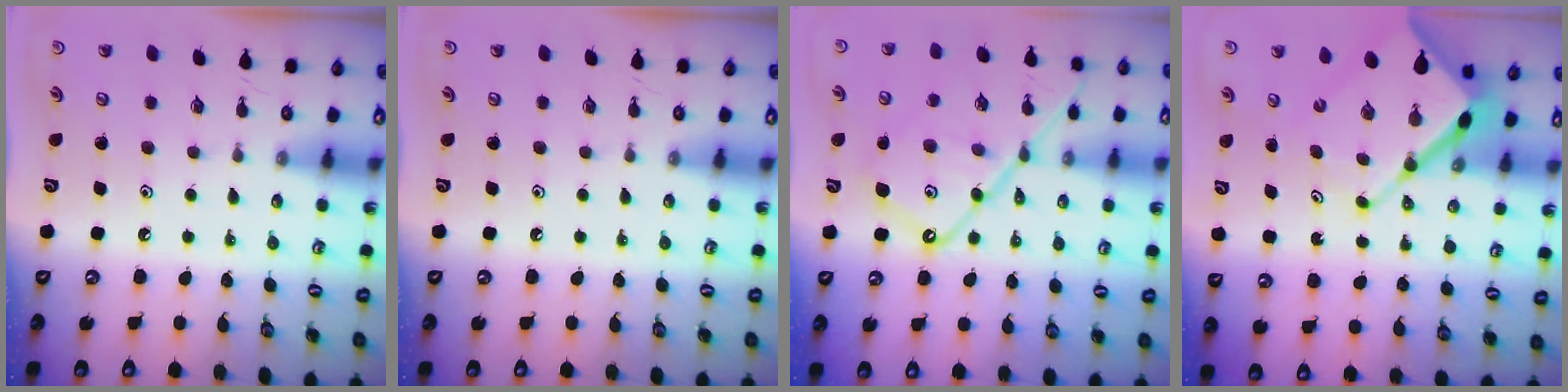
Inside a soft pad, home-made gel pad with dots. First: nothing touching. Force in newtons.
{"total": 0.0}
{"total": 15.8, "press": 15.7, "slide": 1.6}
{"total": 11.4, "press": 11.4, "slide": 1.2}